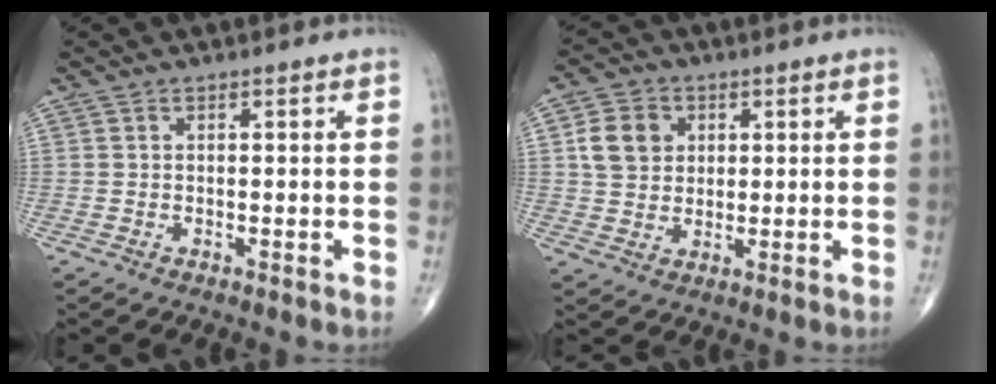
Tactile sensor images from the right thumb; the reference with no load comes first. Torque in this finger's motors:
{"motor_torque": [0.39, 0.23, 0.14, -0.01, -0.01]}